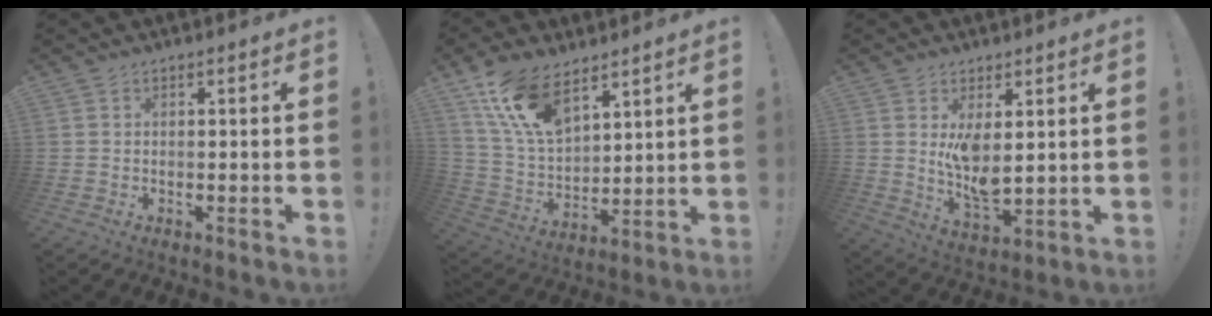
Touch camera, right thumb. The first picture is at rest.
{"total": 16.2, "force": [10.5, 8.2, 9.2], "torque": [-0.196, -0.055, 0.201]}
{"total": 8.1, "force": [3.4, 3.2, 6.6], "torque": [-0.111, -0.030, 0.063]}